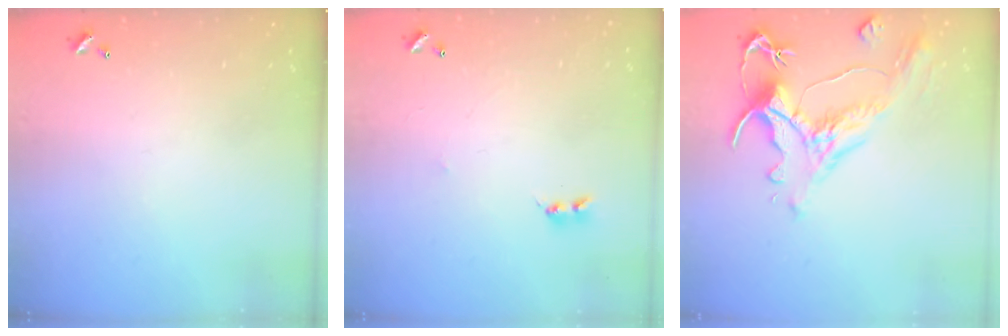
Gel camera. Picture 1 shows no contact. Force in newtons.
{"total": 1.6, "press": 1.6, "slide": 0.4}
{"total": 1.5, "press": 0.2, "slide": 1.5}